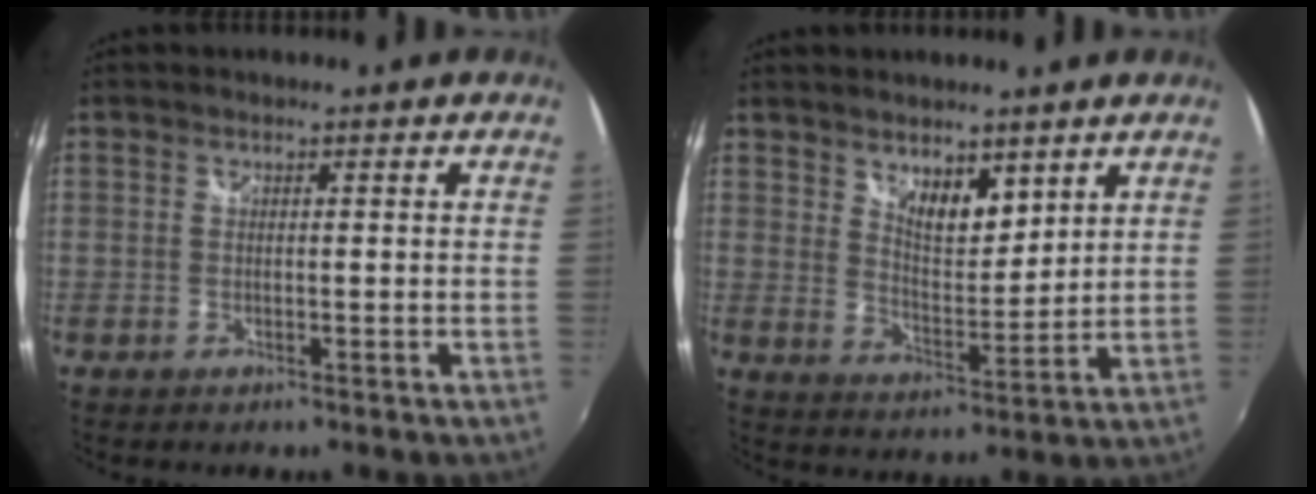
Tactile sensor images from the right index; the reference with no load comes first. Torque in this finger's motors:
{"motor_torque": [0.24, 0.14, 0.11, 0.03]}